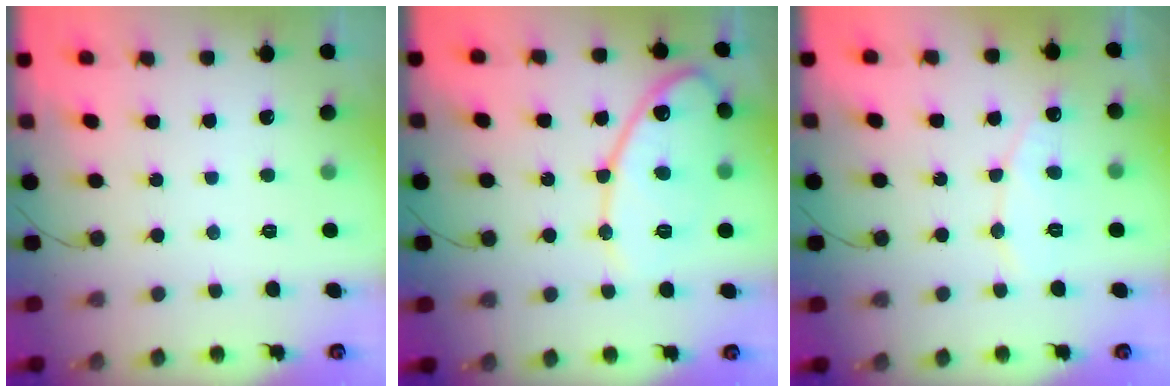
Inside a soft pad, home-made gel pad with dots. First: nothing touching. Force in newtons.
{"total": 14.4, "press": 14.4, "slide": 1.0}
{"total": 6.5, "press": 6.5, "slide": 0.5}